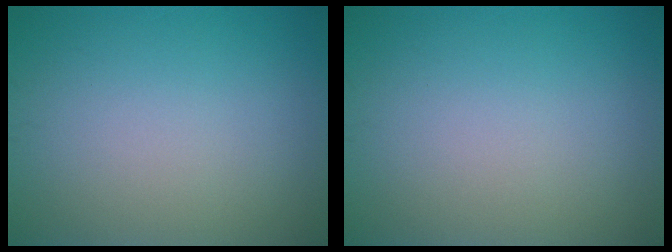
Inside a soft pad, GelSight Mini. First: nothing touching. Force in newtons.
{"total": 0.0}